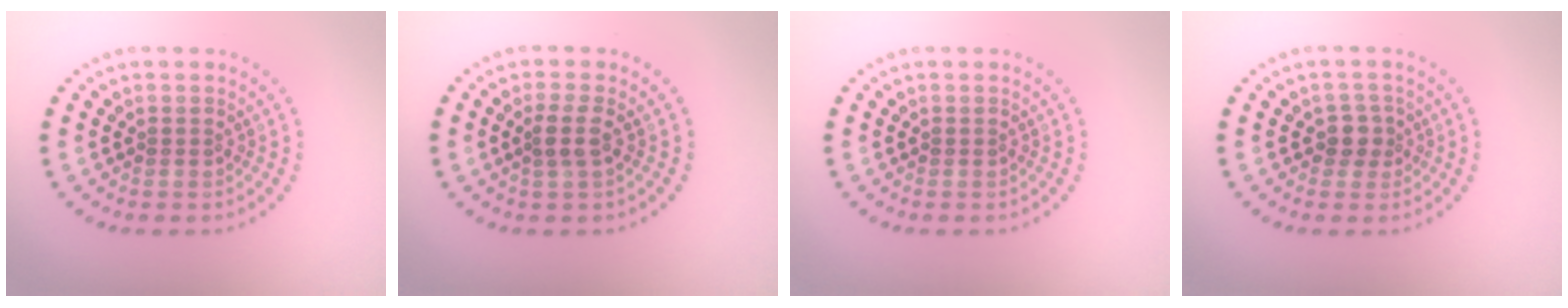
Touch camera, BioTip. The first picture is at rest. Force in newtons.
{"total": 1.9, "press": 1.6, "slide": 1.0}
{"total": 0.0}
{"total": 1.9, "press": 1.6, "slide": 1.1}